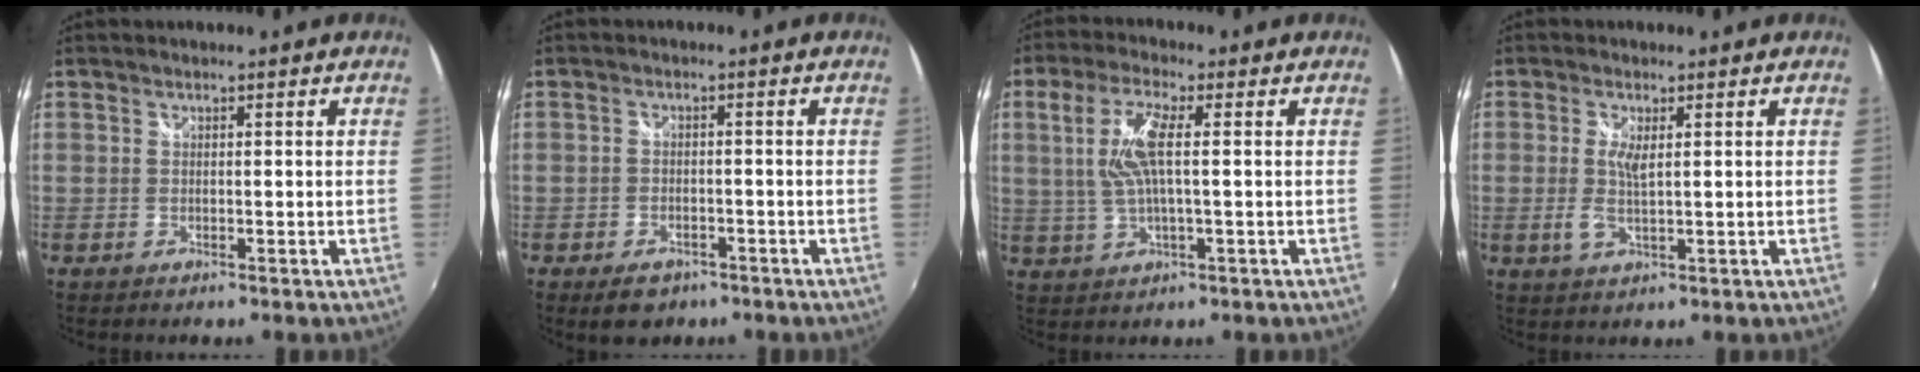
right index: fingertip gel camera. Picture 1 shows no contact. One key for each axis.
{"total": 5.1, "fx": -3.5, "fy": 3.1, "fz": 2.1, "tx": -0.053, "ty": -0.005, "tz": -0.048}
{"total": 8.0, "fx": 0.8, "fy": 1.7, "fz": 7.8, "tx": -0.157, "ty": 0.004, "tz": 0.021}
{"total": 3.7, "fx": 0.3, "fy": 1.1, "fz": 3.5, "tx": -0.073, "ty": -0.004, "tz": 0.004}